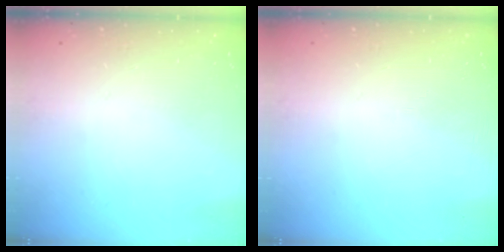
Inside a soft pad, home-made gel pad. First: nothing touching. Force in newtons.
{"total": 0.6, "press": 0.6, "slide": 0.2}